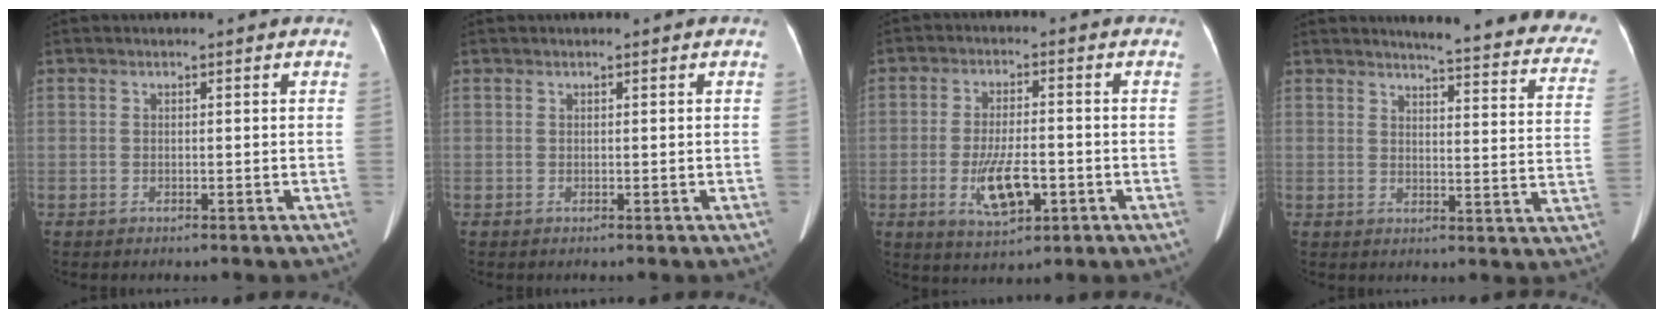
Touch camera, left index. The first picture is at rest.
{"total": 0.0}
{"total": 7.5, "force": [-2.4, 2.7, 6.6], "torque": [-0.127, -0.007, -0.035]}
{"total": 21.1, "force": [19.2, 2.1, 8.4], "torque": [-0.086, -0.079, 0.197]}